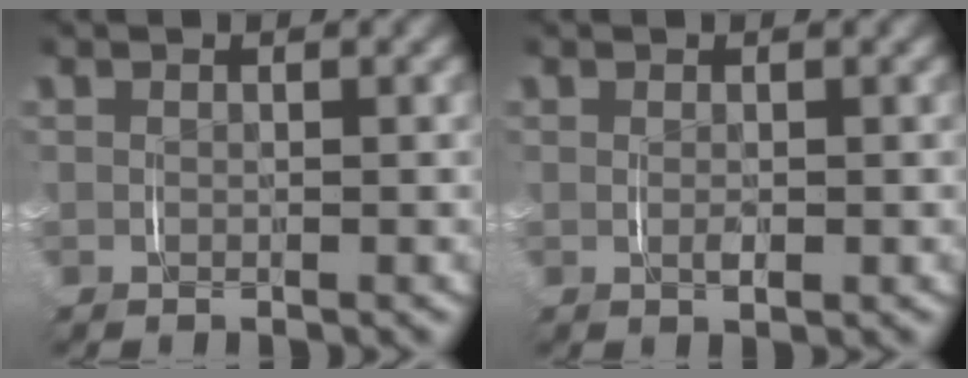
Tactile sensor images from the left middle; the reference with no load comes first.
{"total": 0.6, "force": [-0.1, 0.0, 0.6], "torque": [-0.010, -0.004, 0.001]}